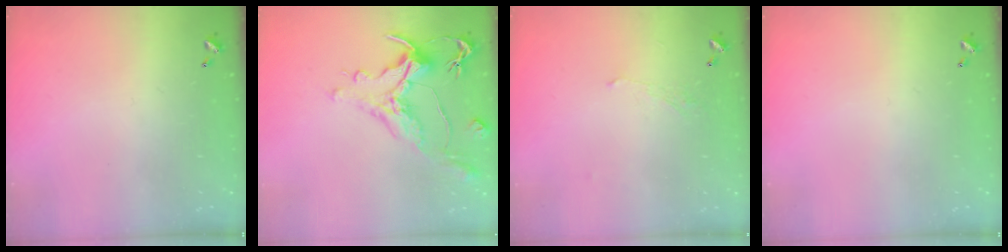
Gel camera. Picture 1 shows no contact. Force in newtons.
{"total": 1.5, "press": 0.4, "slide": 1.5}
{"total": 1.7, "press": 1.6, "slide": 0.6}
{"total": 0.0}